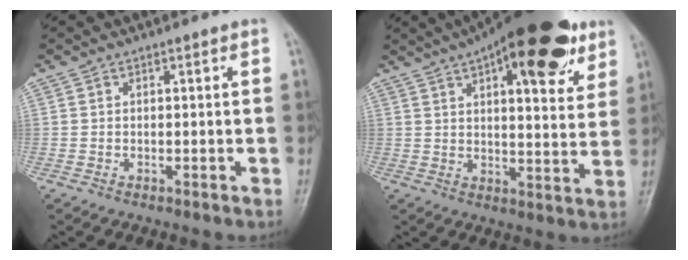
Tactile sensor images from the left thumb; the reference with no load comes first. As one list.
[{"total": 22.2, "force": [12.4, 8.2, 16.5], "torque": [-0.208, -0.019, 0.175]}]